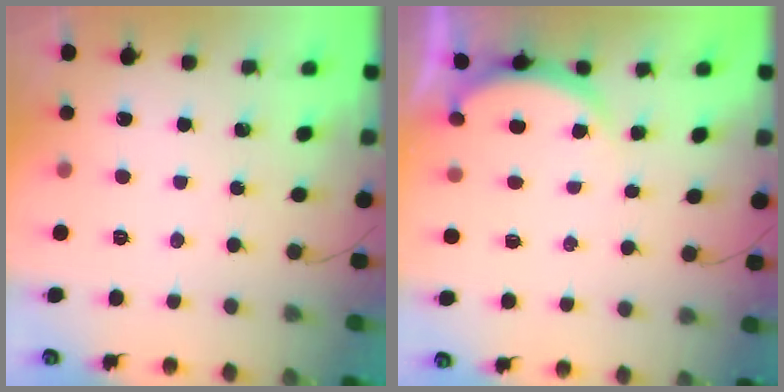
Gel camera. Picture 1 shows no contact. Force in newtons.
{"total": 3.0, "press": 2.9, "slide": 0.6}